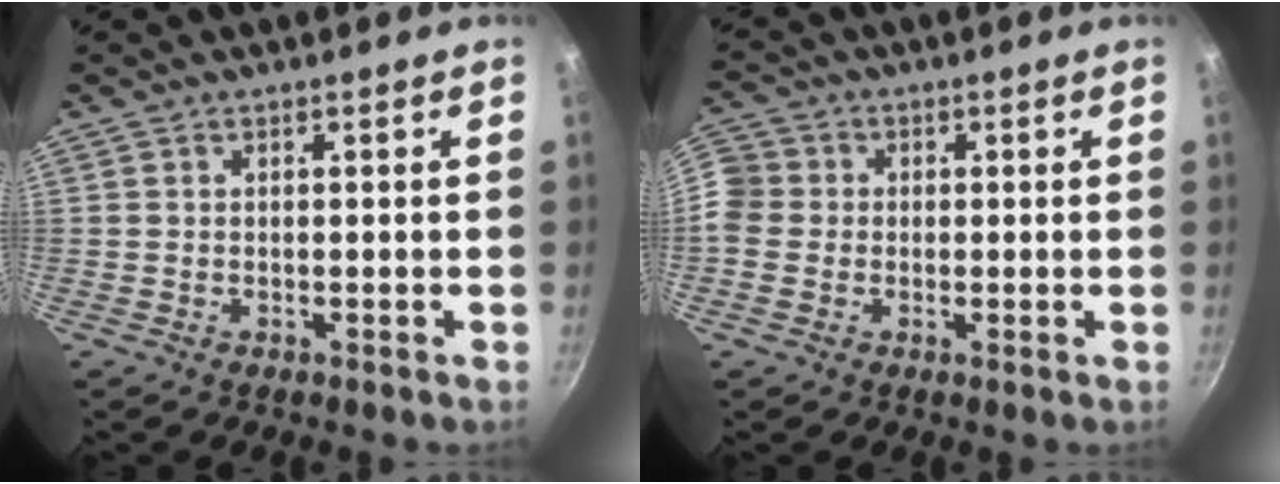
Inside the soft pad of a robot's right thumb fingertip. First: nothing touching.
{"total": 7.6, "force": [-0.1, 7.0, 3.1], "torque": [-0.062, 0.016, -0.007]}